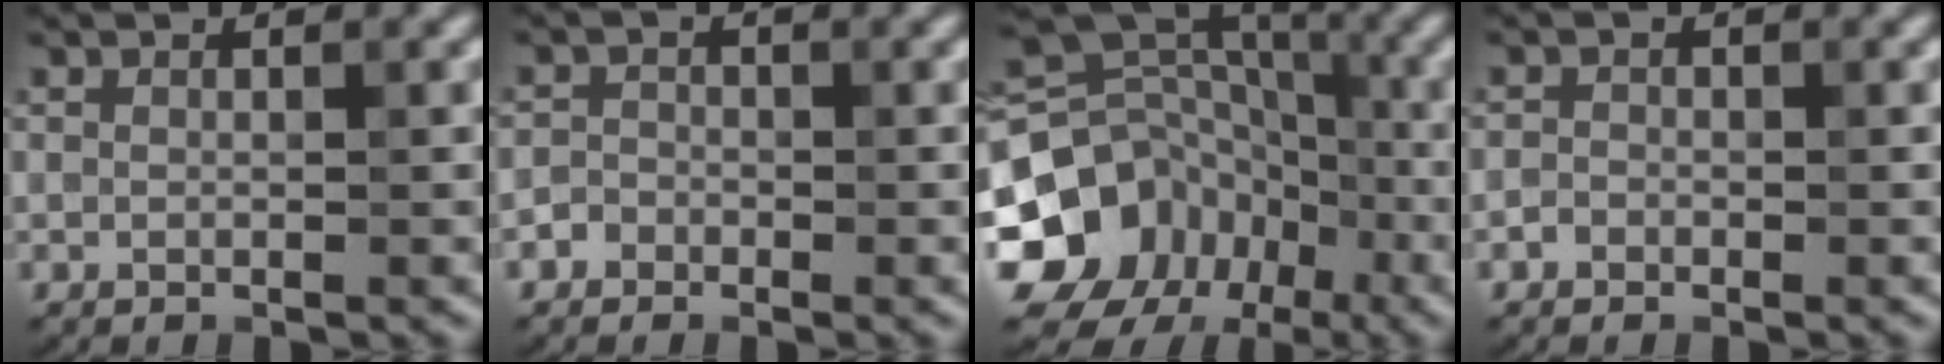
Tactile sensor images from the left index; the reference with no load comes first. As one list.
[{"total": 1.1, "force": [-0.7, 0.9, 0.0], "torque": [0.010, 0.003, -0.017]}, {"total": 16.5, "force": [-6.1, 14.3, 5.6], "torque": [-0.135, -0.010, -0.122]}, {"total": 0.8, "force": [-0.5, 0.6, 0.1], "torque": [0.001, -0.001, -0.011]}]